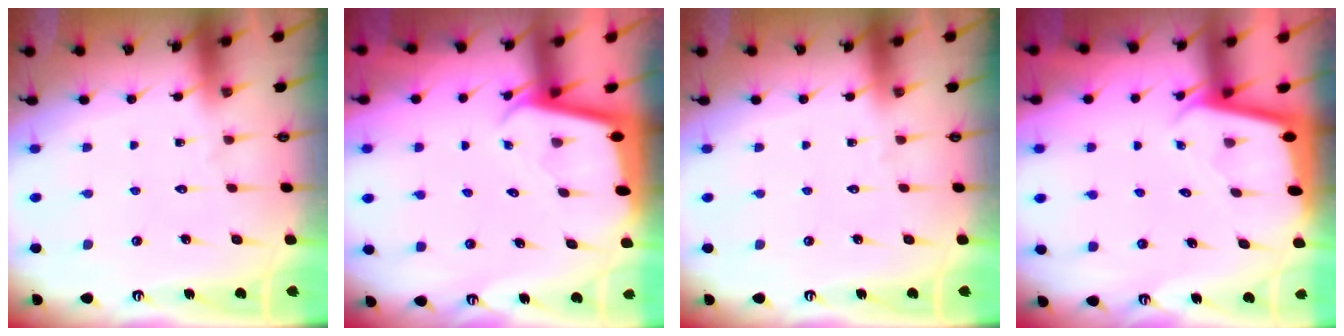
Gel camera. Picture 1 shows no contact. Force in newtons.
{"total": 2.7, "press": 2.7, "slide": 0.2}
{"total": 0.0}
{"total": 1.9, "press": 1.9, "slide": 0.1}